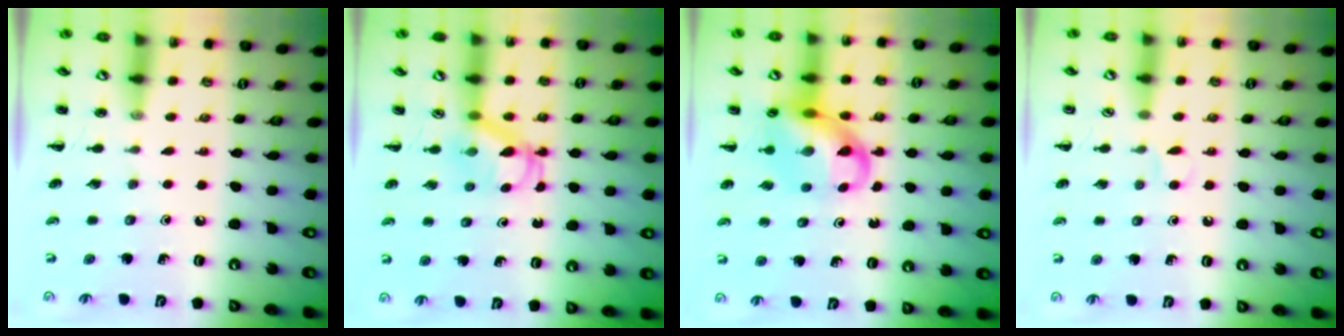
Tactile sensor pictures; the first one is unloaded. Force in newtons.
{"total": 4.3, "press": 4.2, "slide": 0.7}
{"total": 11.6, "press": 11.2, "slide": 3.1}
{"total": 3.3, "press": 3.1, "slide": 1.1}